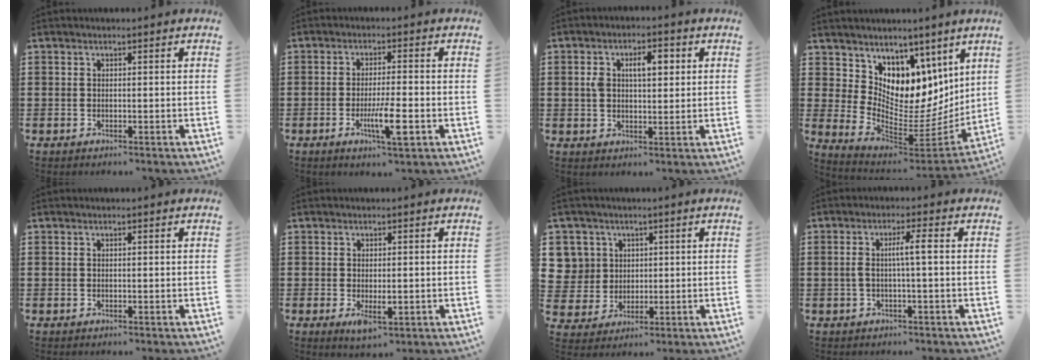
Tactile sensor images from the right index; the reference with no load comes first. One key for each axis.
{"total": 6.7, "fx": -2.4, "fy": 1.1, "fz": 6.2, "tx": -0.118, "ty": -0.013, "tz": -0.043}
{"total": 5.0, "fx": 1.2, "fy": 2.6, "fz": 4.1, "tx": -0.062, "ty": 0.005, "tz": 0.012}
{"total": 6.7, "fx": 4.9, "fy": 4.6, "fz": -0.5, "tx": -0.023, "ty": -0.092, "tz": 0.090}
{"total": 0.0}
{"total": 2.8, "fx": -0.4, "fy": 1.2, "fz": 2.5, "tx": -0.036, "ty": -0.001, "tz": -0.008}
{"total": 6.0, "fx": 1.6, "fy": 5.7, "fz": 0.4, "tx": -0.046, "ty": 0.014, "tz": 0.029}
{"total": 3.5, "fx": -0.1, "fy": 0.1, "fz": 3.5, "tx": -0.066, "ty": 0.001, "tz": -0.008}